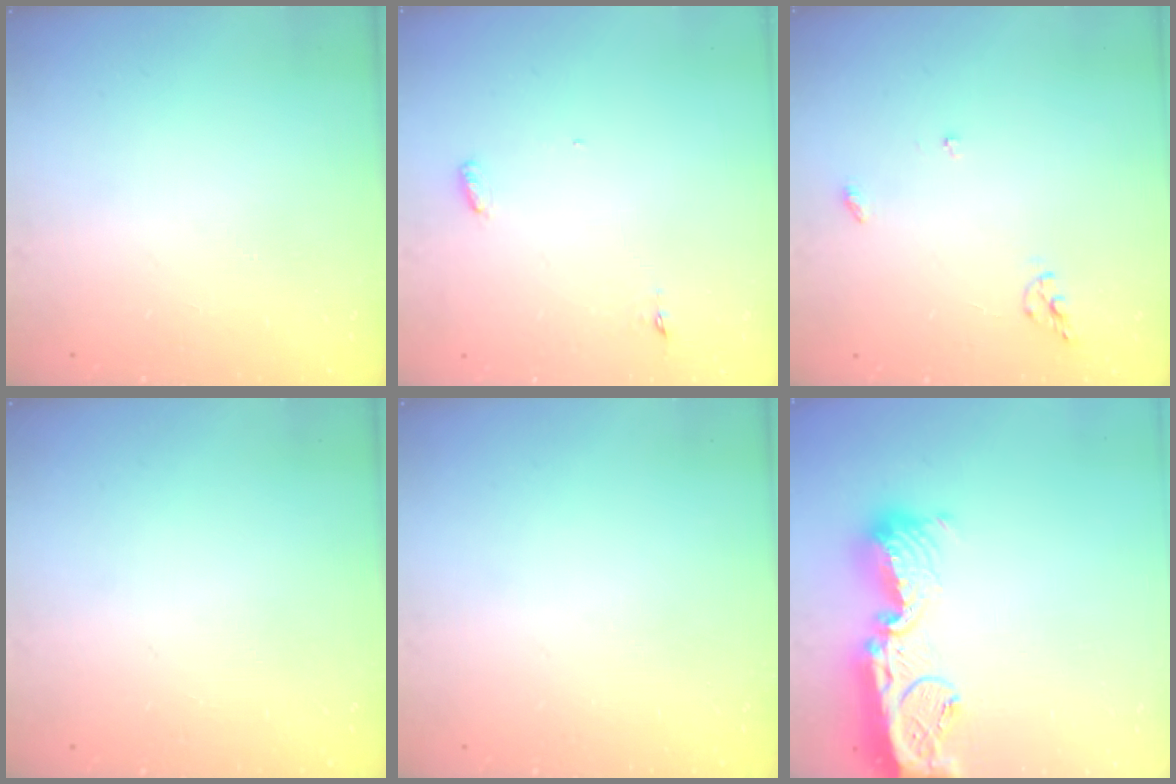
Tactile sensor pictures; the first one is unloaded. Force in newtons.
{"total": 3.0, "press": 2.8, "slide": 0.9}
{"total": 6.2, "press": 6.2, "slide": 0.1}
{"total": 0.0}
{"total": 0.0}
{"total": 16.6, "press": 16.6, "slide": 1.4}